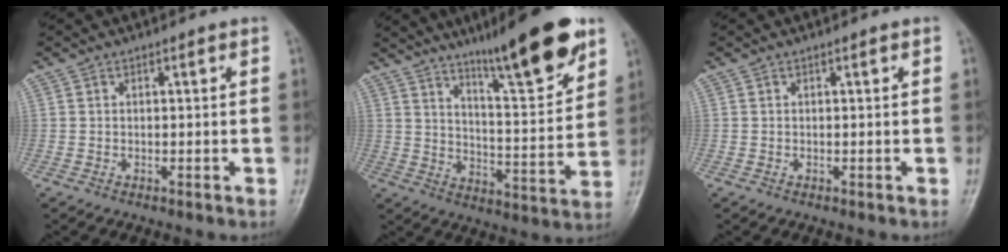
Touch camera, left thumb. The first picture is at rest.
{"total": 17.1, "force": [11.4, 3.0, 12.5], "torque": [-0.163, -0.063, 0.181]}
{"total": 0.0}